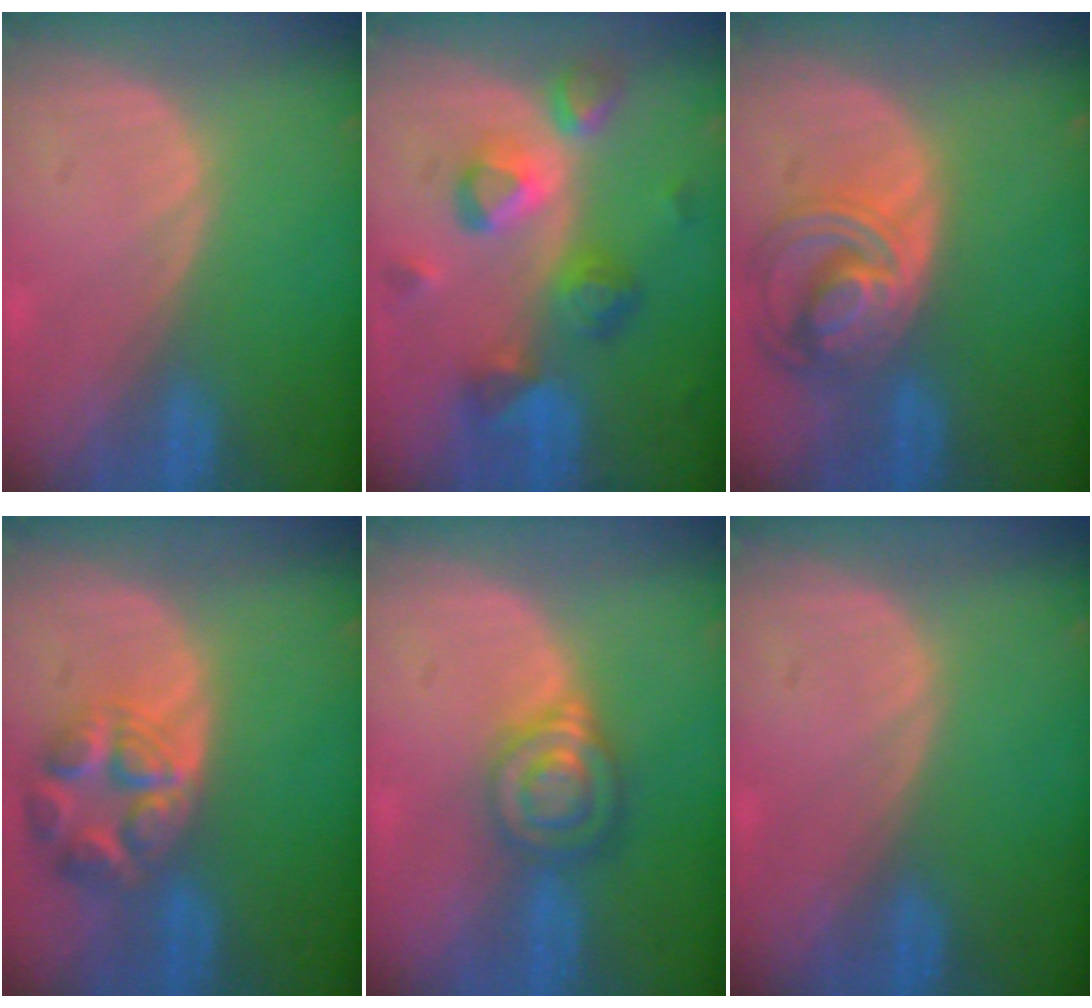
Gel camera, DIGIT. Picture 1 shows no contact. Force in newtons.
{"total": 9.3, "press": 8.2, "slide": 4.3}
{"total": 8.5, "press": 7.4, "slide": 4.3}
{"total": 7.8, "press": 7.0, "slide": 3.6}
{"total": 6.6, "press": 5.7, "slide": 3.3}
{"total": 0.0}